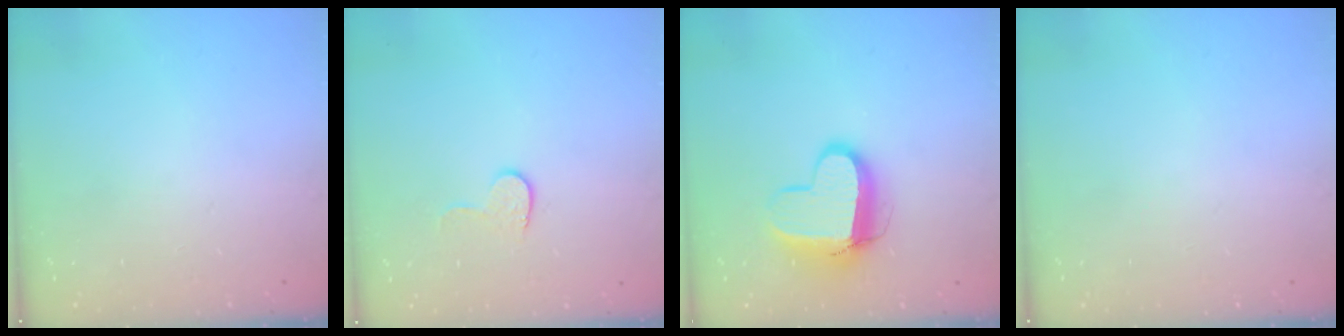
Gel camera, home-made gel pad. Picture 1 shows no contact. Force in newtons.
{"total": 5.6, "press": 5.6, "slide": 0.5}
{"total": 11.2, "press": 11.2, "slide": 0.9}
{"total": 0.0}